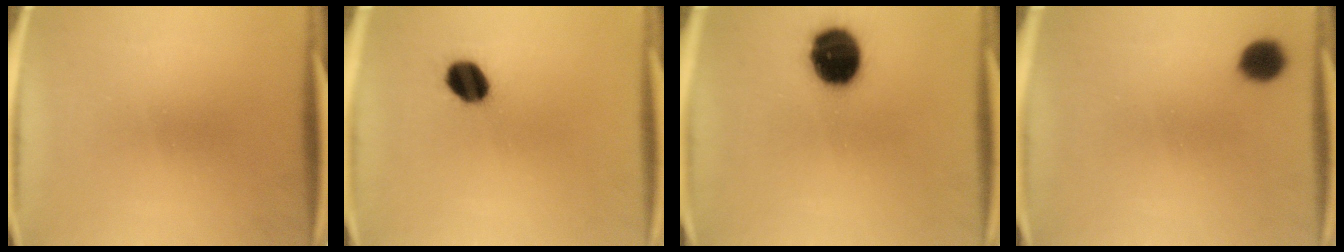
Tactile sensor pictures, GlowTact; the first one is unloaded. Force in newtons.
{"total": 7.5}
{"total": 14.8}
{"total": 5.3}